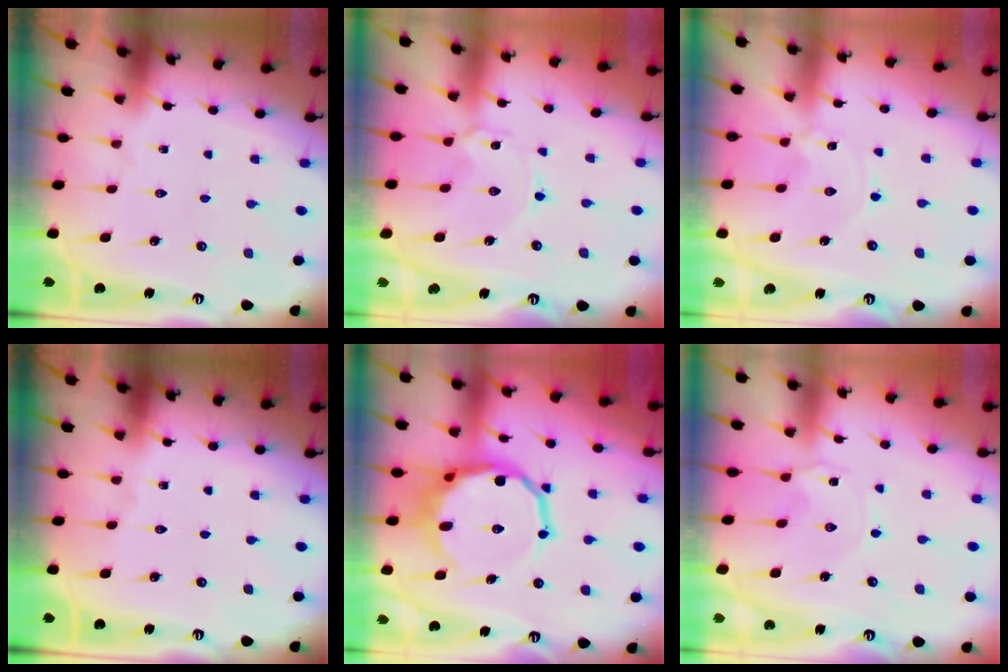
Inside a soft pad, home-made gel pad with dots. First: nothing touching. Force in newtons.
{"total": 1.5, "press": 1.4, "slide": 0.2}
{"total": 0.0}
{"total": 0.0}
{"total": 13.9, "press": 13.4, "slide": 3.9}
{"total": 2.5, "press": 2.5, "slide": 0.4}